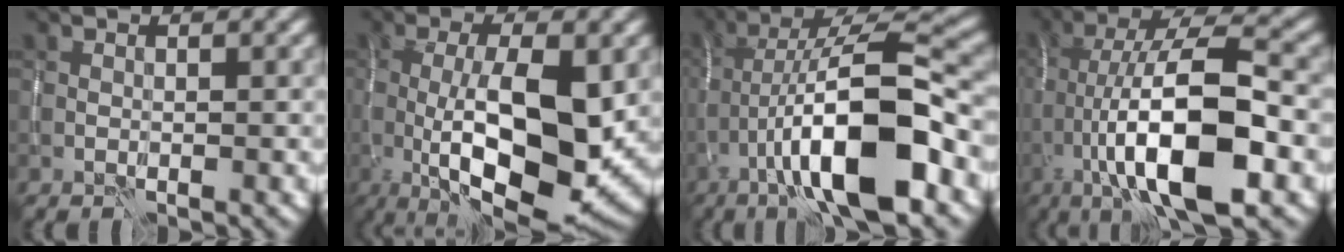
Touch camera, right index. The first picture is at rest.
{"total": 11.7, "force": [-1.3, 3.7, 11.0], "torque": [-0.179, -0.013, -0.020]}
{"total": 12.3, "force": [-5.2, 2.9, 10.8], "torque": [-0.179, 0.017, -0.087]}
{"total": 12.6, "force": [-4.0, 3.5, 11.5], "torque": [-0.191, 0.016, -0.071]}